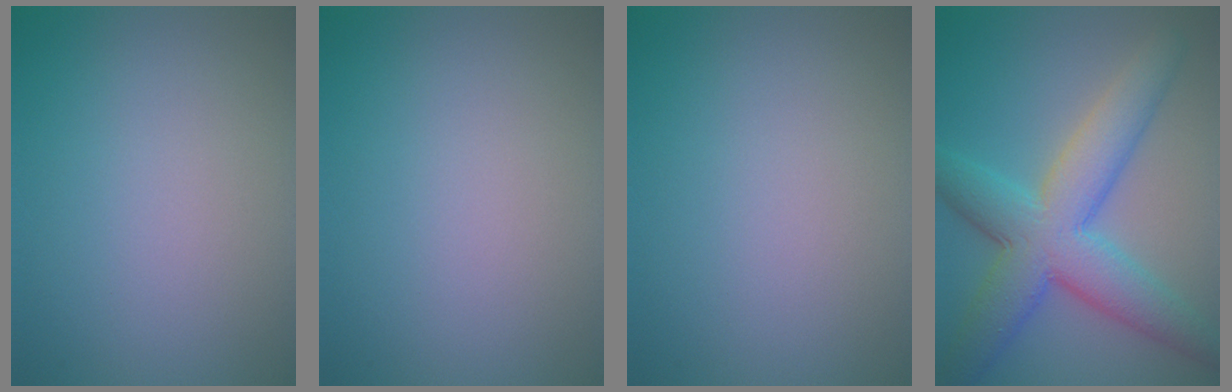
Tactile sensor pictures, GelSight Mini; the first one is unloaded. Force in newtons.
{"total": 0.0}
{"total": 0.0}
{"total": 8.7, "press": 8.7, "slide": 0.2}